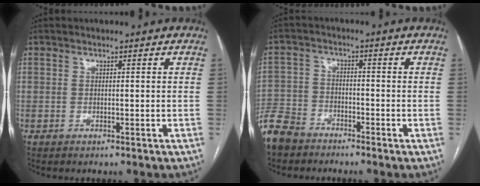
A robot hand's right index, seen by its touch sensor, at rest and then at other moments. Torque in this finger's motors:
{"motor_torque": [0.29, -0.21, -0.39, -0.21]}